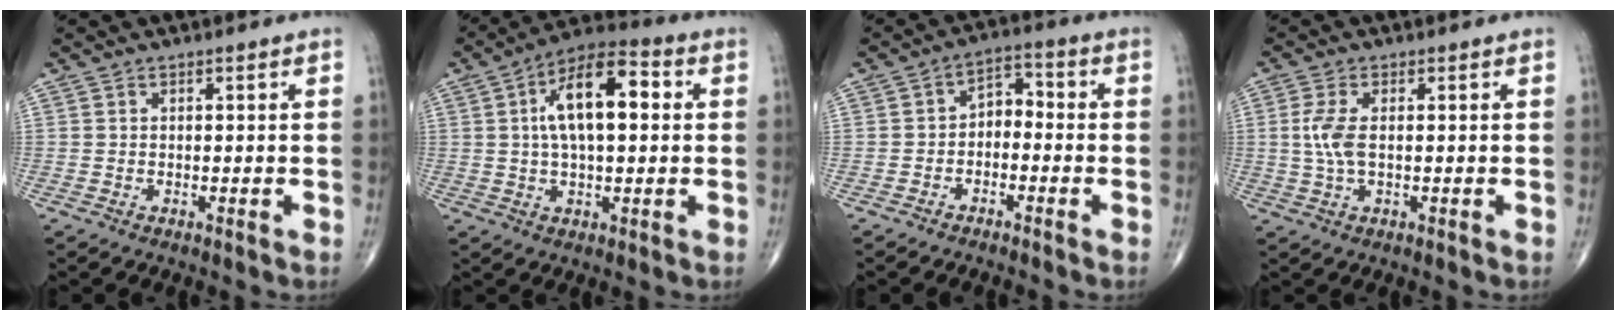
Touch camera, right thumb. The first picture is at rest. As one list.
[{"total": 14.0, "force": [2.4, 6.3, 12.3], "torque": [-0.198, 0.023, 0.033]}, {"total": 4.7, "force": [-1.3, 3.2, 3.2], "torque": [-0.032, 0.034, -0.036]}, {"total": 4.8, "force": [0.3, 2.1, 4.3], "torque": [-0.108, 0.001, 0.005]}]